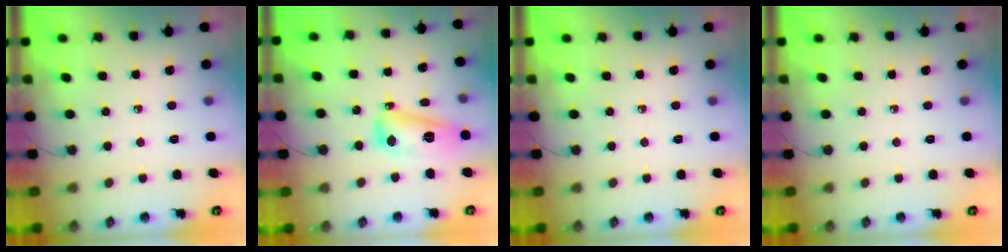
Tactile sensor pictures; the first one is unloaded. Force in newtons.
{"total": 13.6, "press": 13.6, "slide": 1.4}
{"total": 0.0}
{"total": 0.0}